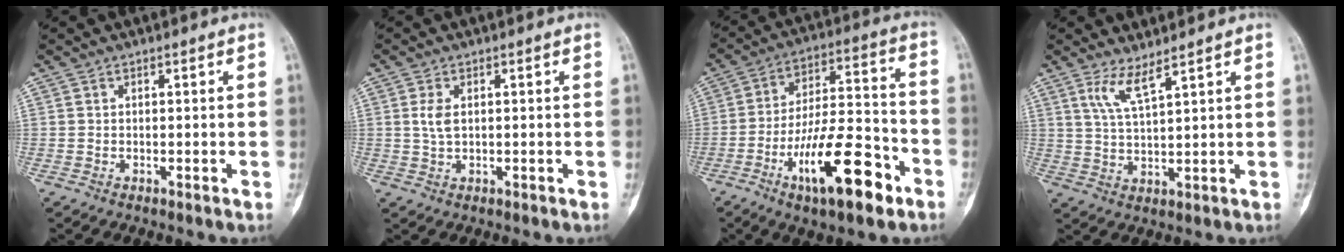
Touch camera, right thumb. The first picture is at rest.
{"total": 2.8, "force": [0.5, 1.6, 2.3], "torque": [-0.046, 0.002, 0.010]}
{"total": 18.8, "force": [-8.9, 6.2, 15.3], "torque": [-0.249, 0.055, -0.143]}
{"total": 4.6, "force": [3.2, 0.4, 3.3], "torque": [-0.070, -0.033, 0.070]}